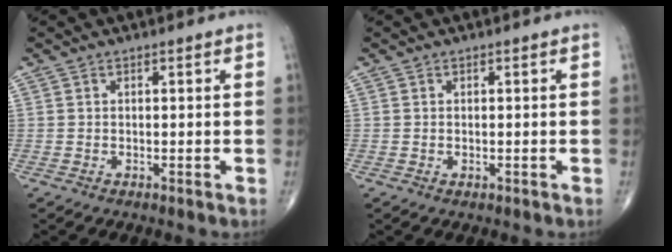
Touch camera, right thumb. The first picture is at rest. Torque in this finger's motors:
{"motor_torque": [-0.31, -0.05, -0.30, -0.20, -0.02]}